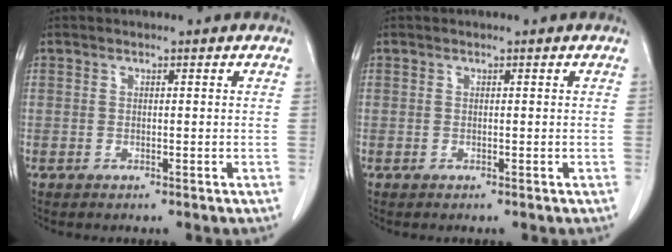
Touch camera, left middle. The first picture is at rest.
{"total": 0.0}